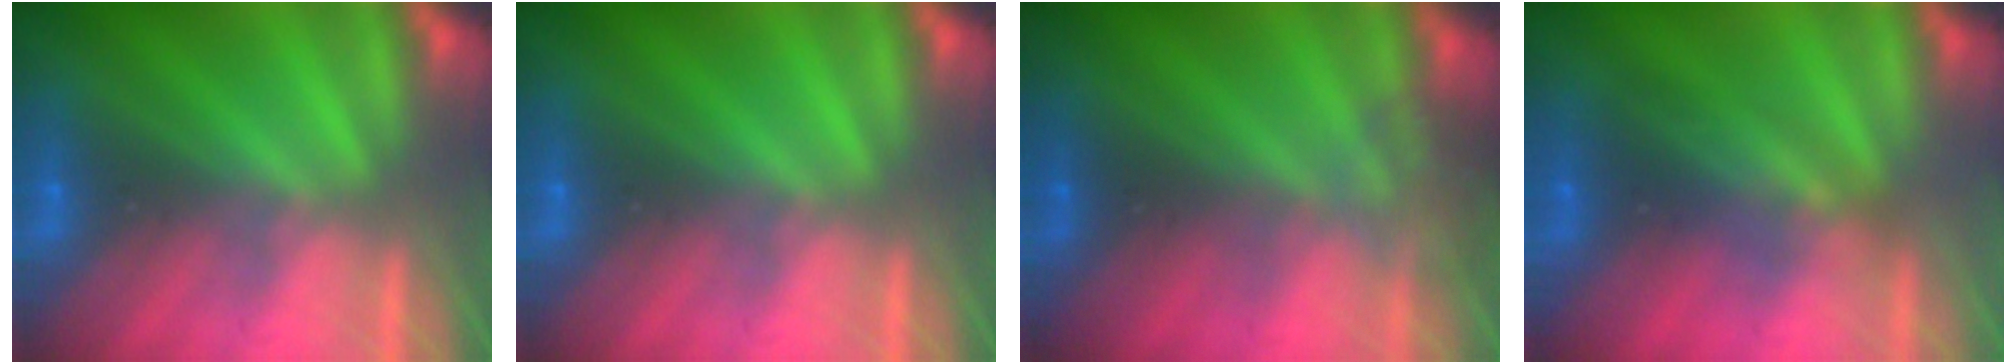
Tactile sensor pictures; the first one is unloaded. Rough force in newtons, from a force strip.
{"total": 0.0}
{"total": 2.2}
{"total": 2.9}